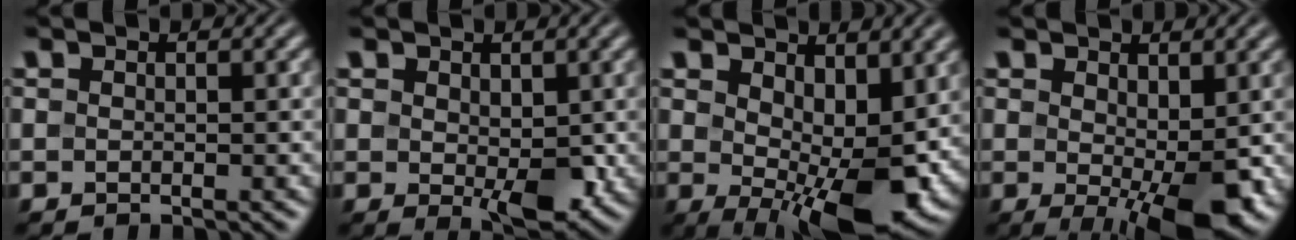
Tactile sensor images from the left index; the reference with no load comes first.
{"total": 4.3, "force": [-0.1, 2.2, 3.7], "torque": [-0.056, -0.009, 0.005]}
{"total": 11.0, "force": [0.4, 5.3, 9.6], "torque": [-0.145, -0.017, 0.016]}
{"total": 6.9, "force": [-0.7, 2.7, 6.3], "torque": [-0.103, -0.014, -0.002]}